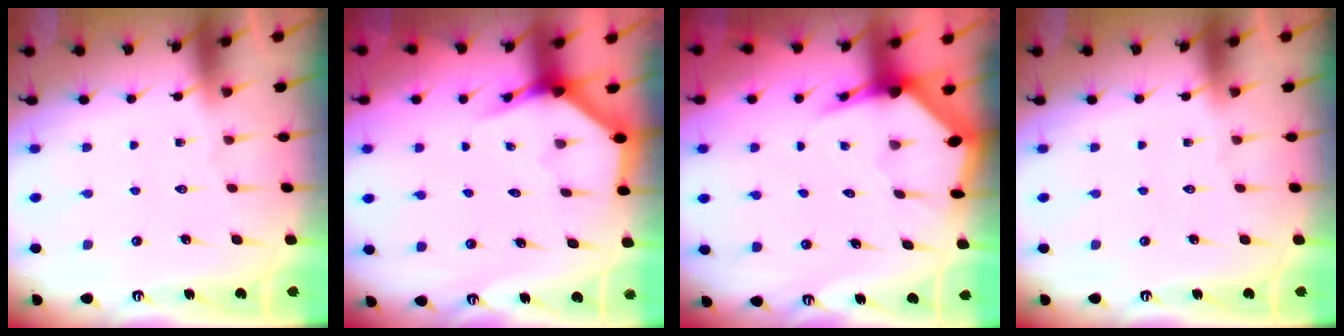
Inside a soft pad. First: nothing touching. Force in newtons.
{"total": 3.8, "press": 3.8, "slide": 0.2}
{"total": 4.6, "press": 4.6, "slide": 0.4}
{"total": 0.0}